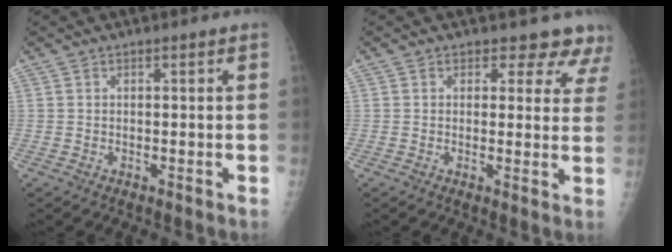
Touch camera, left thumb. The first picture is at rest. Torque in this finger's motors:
{"motor_torque": [-0.04, 0.10, 0.03, 0.07, 0.02]}